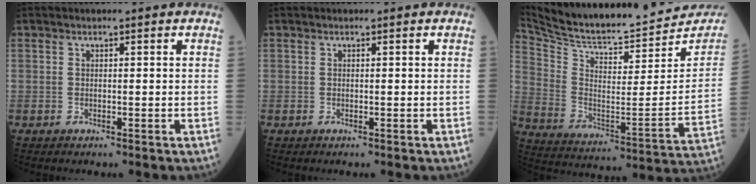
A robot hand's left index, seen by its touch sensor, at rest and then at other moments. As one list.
[{"total": 0.0}, {"total": 24.2, "force": [23.1, 3.2, 6.5], "torque": [-0.123, -0.080, 0.337]}]